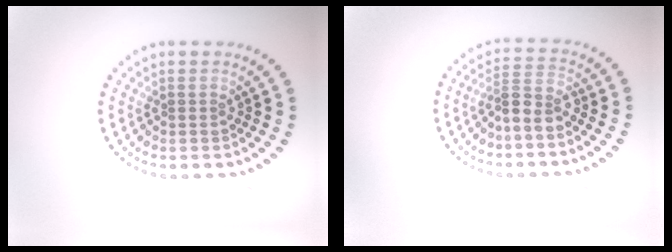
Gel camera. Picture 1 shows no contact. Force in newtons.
{"total": 2.4, "press": 1.9, "slide": 1.4}